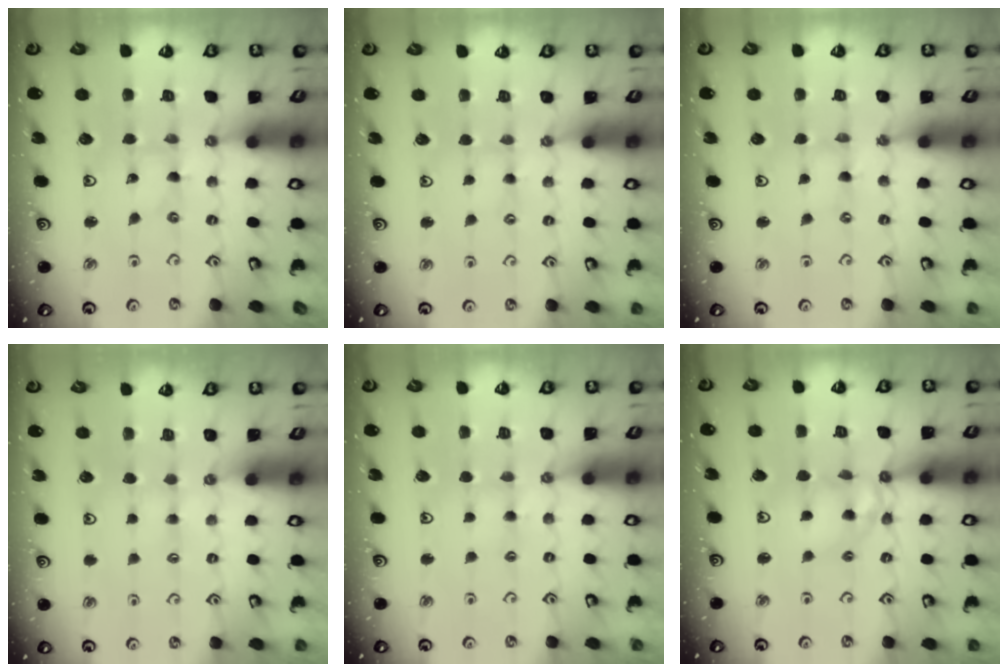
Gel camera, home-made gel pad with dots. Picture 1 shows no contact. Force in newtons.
{"total": 2.4, "press": 2.3, "slide": 0.3}
{"total": 0.0}
{"total": 2.8, "press": 2.8, "slide": 0.3}
{"total": 4.0, "press": 4.0, "slide": 0.6}
{"total": 11.2, "press": 11.1, "slide": 1.2}